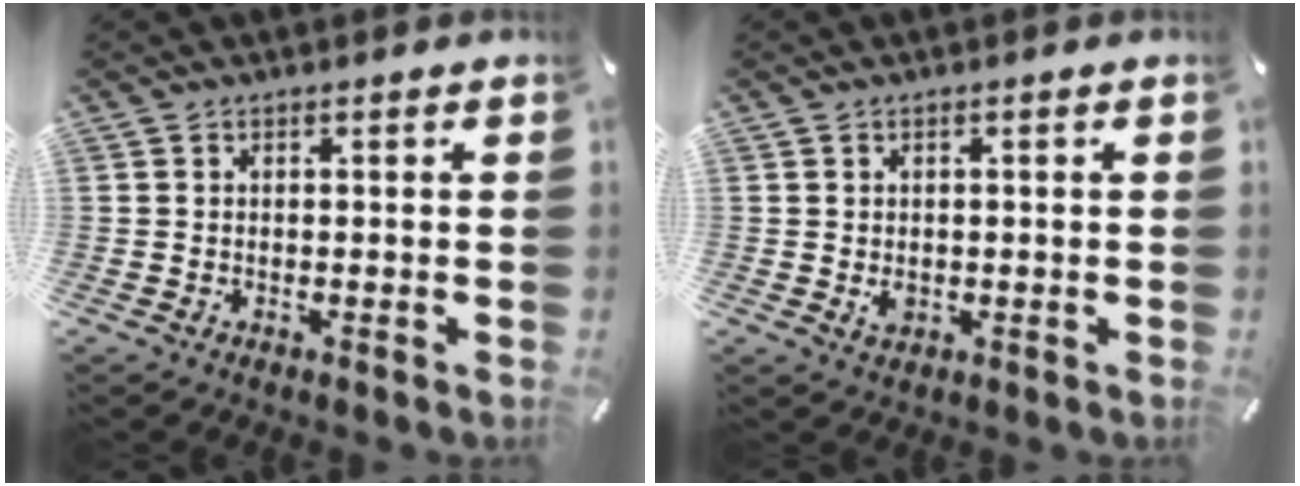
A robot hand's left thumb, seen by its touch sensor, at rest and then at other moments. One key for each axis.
{"total": 1.9, "fx": -0.1, "fy": 1.5, "fz": 1.2, "tx": -0.024, "ty": 0.003, "tz": -0.003}